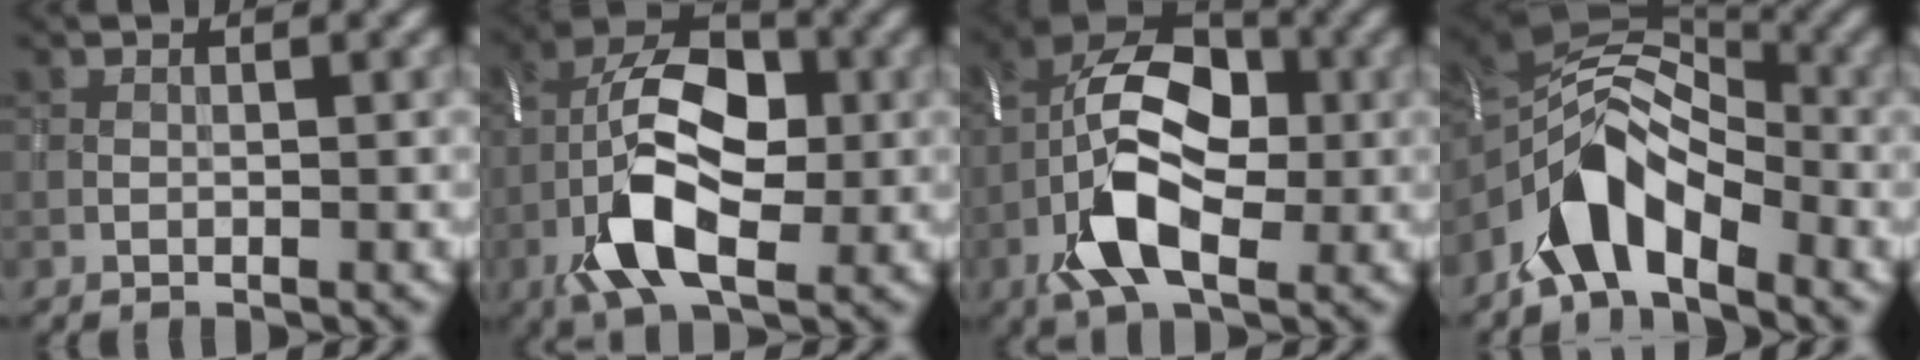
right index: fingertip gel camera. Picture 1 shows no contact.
{"total": 10.3, "force": [-2.4, 5.4, 8.5], "torque": [-0.162, 0.011, -0.053]}
{"total": 10.6, "force": [-2.5, 5.9, 8.5], "torque": [-0.165, 0.009, -0.056]}
{"total": 7.2, "force": [-4.1, 3.6, 4.6], "torque": [-0.071, 0.009, -0.086]}